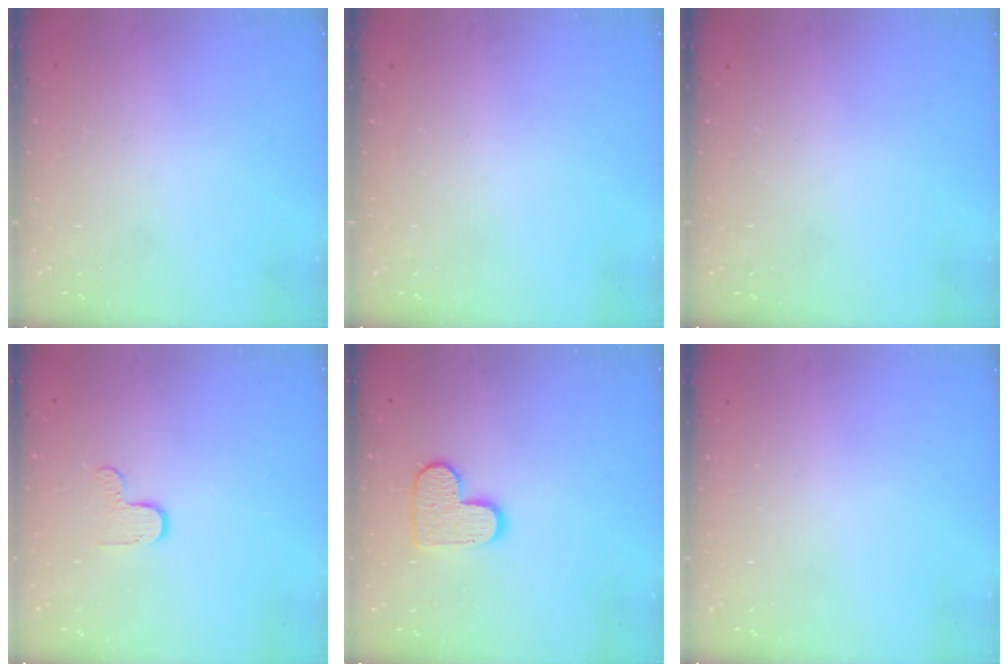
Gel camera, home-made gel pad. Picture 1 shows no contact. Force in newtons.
{"total": 0.0}
{"total": 0.0}
{"total": 4.7, "press": 4.7, "slide": 0.4}
{"total": 10.6, "press": 10.6, "slide": 0.7}
{"total": 0.0}